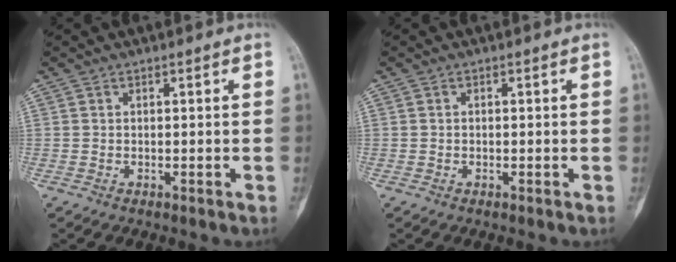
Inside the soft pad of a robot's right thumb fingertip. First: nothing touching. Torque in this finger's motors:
{"motor_torque": [-0.56, 0.14, 0.15, -0.24, -0.12]}